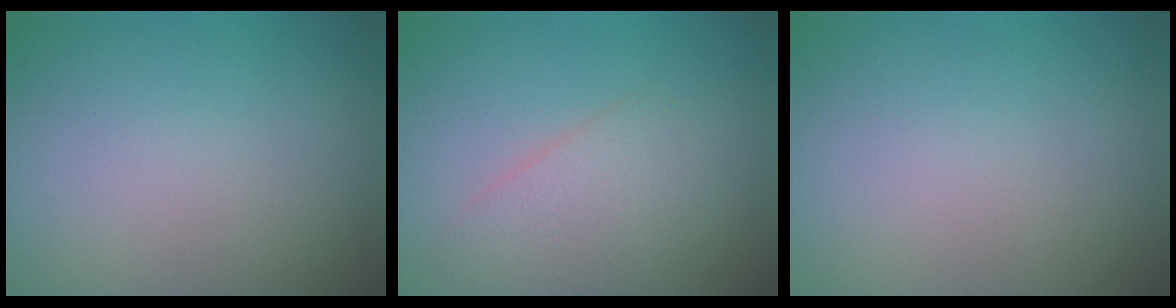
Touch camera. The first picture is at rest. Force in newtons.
{"total": 3.0, "press": 3.0, "slide": 0.1}
{"total": 0.0}